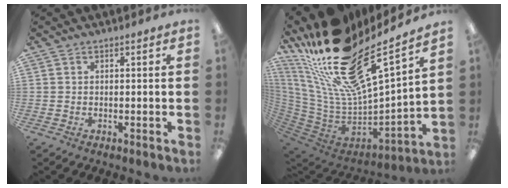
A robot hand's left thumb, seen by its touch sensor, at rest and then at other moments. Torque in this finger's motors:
{"motor_torque": [2.69, -0.34, 1.59, 0.04, 0.42]}